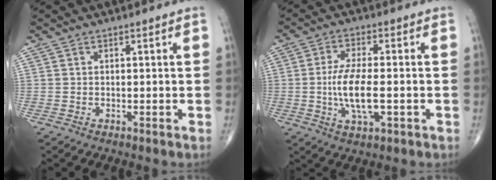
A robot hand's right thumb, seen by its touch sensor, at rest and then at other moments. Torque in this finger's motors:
{"motor_torque": [2.78, 2.23, 1.37, -0.18, 0.43]}